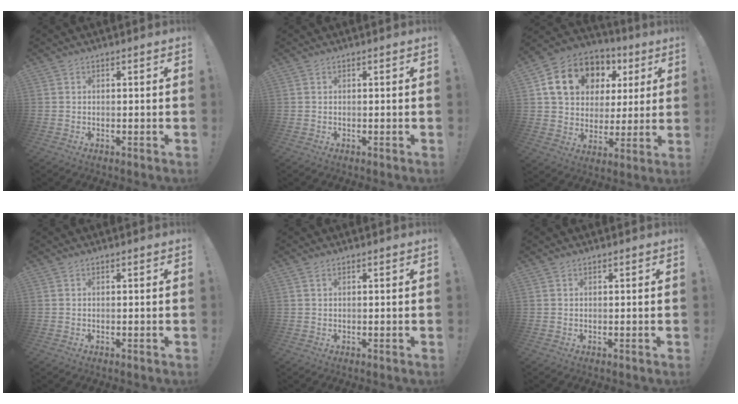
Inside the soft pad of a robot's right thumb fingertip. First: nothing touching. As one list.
[{"total": 0.0}, {"total": 16.9, "force": [7.0, 12.9, 8.4], "torque": [-0.121, -0.019, 0.147]}, {"total": 0.0}, {"total": 0.5, "force": [0.4, 0.2, 0.4], "torque": [-0.010, 0.001, 0.007]}, {"total": 0.0}]